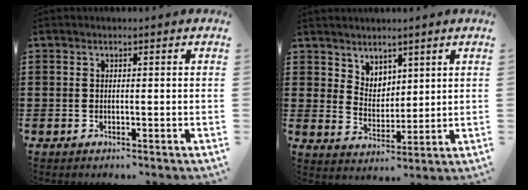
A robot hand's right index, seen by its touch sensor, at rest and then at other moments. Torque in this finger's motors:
{"motor_torque": [-0.08, 0.46, -0.02, 0.00]}